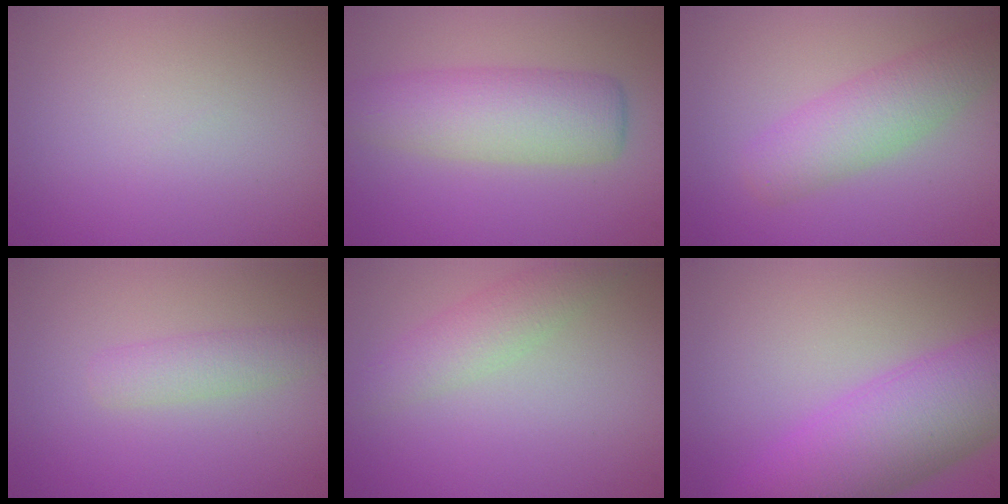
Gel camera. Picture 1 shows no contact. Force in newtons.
{"total": 5.9, "press": 5.9, "slide": 0.1}
{"total": 4.5, "press": 4.5, "slide": 0.2}
{"total": 2.2, "press": 2.2, "slide": 0.1}
{"total": 3.0, "press": 3.0, "slide": 0.1}
{"total": 9.1, "press": 9.1, "slide": 0.1}